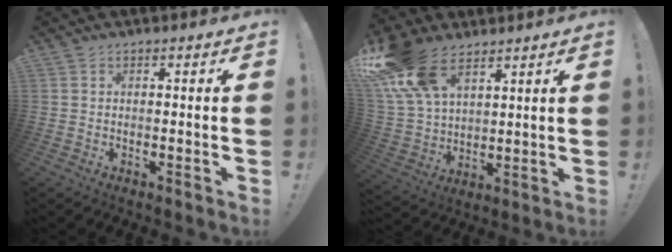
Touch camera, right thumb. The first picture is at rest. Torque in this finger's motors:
{"motor_torque": [0.96, 2.41, 1.92, 0.85, 0.71]}